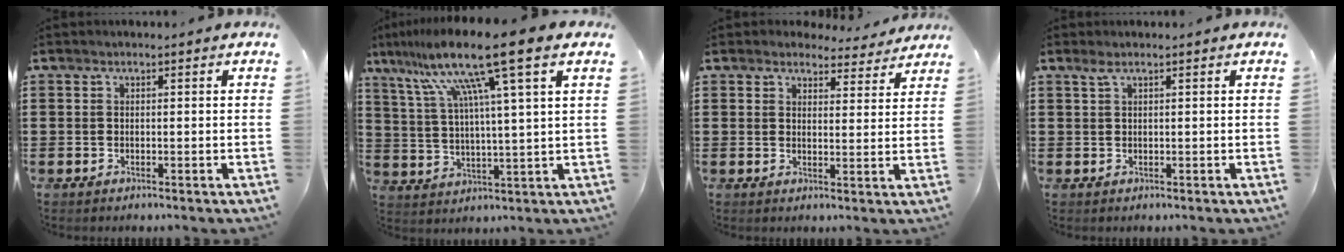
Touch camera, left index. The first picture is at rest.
{"total": 13.7, "force": [8.6, -0.4, 10.6], "torque": [-0.237, -0.022, 0.134]}
{"total": 4.2, "force": [4.0, 0.9, 0.9], "torque": [-0.022, -0.015, 0.074]}
{"total": 1.0, "force": [0.5, 0.1, 0.9], "torque": [-0.017, 0.002, 0.010]}